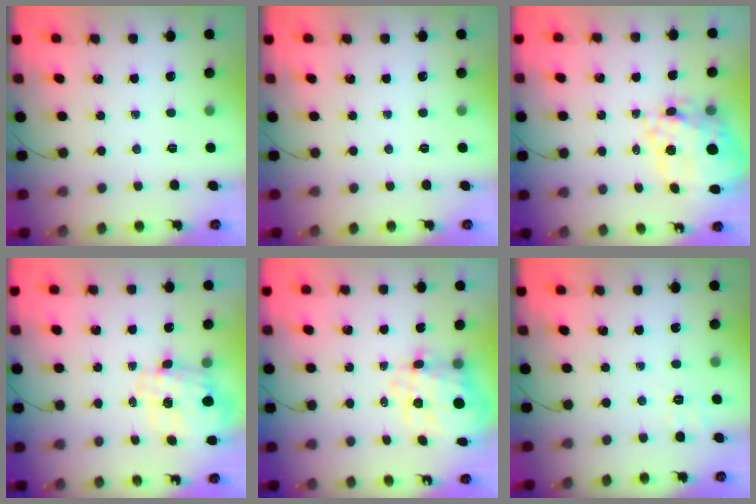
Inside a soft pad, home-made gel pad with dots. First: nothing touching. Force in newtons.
{"total": 0.0}
{"total": 17.9, "press": 17.5, "slide": 3.7}
{"total": 1.7, "press": 1.6, "slide": 0.3}
{"total": 11.7, "press": 11.5, "slide": 2.3}
{"total": 2.9, "press": 2.3, "slide": 1.9}